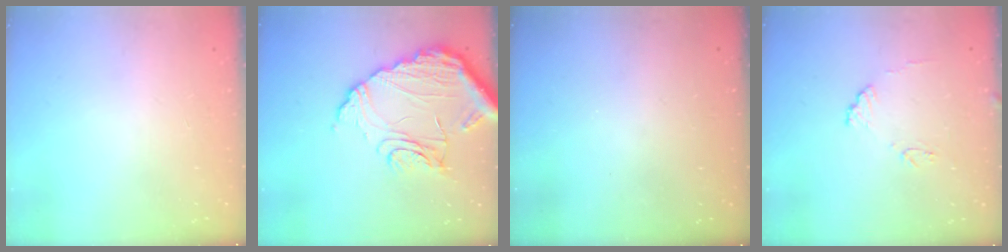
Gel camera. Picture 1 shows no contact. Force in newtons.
{"total": 15.2, "press": 15.1, "slide": 1.5}
{"total": 3.1, "press": 3.1, "slide": 0.1}
{"total": 8.7, "press": 8.7, "slide": 0.6}